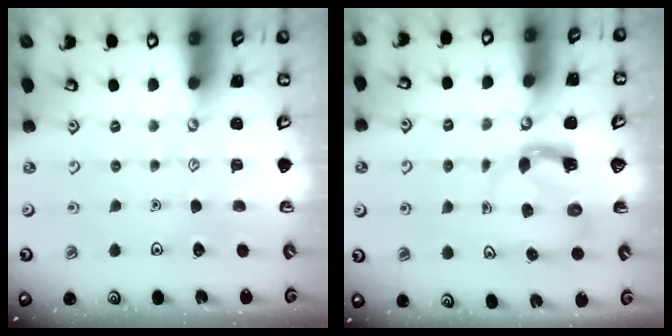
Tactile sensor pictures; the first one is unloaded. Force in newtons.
{"total": 3.7, "press": 3.7, "slide": 0.6}